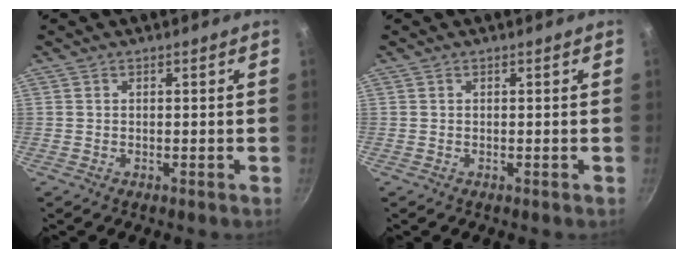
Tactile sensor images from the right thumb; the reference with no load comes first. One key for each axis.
{"total": 0.0}